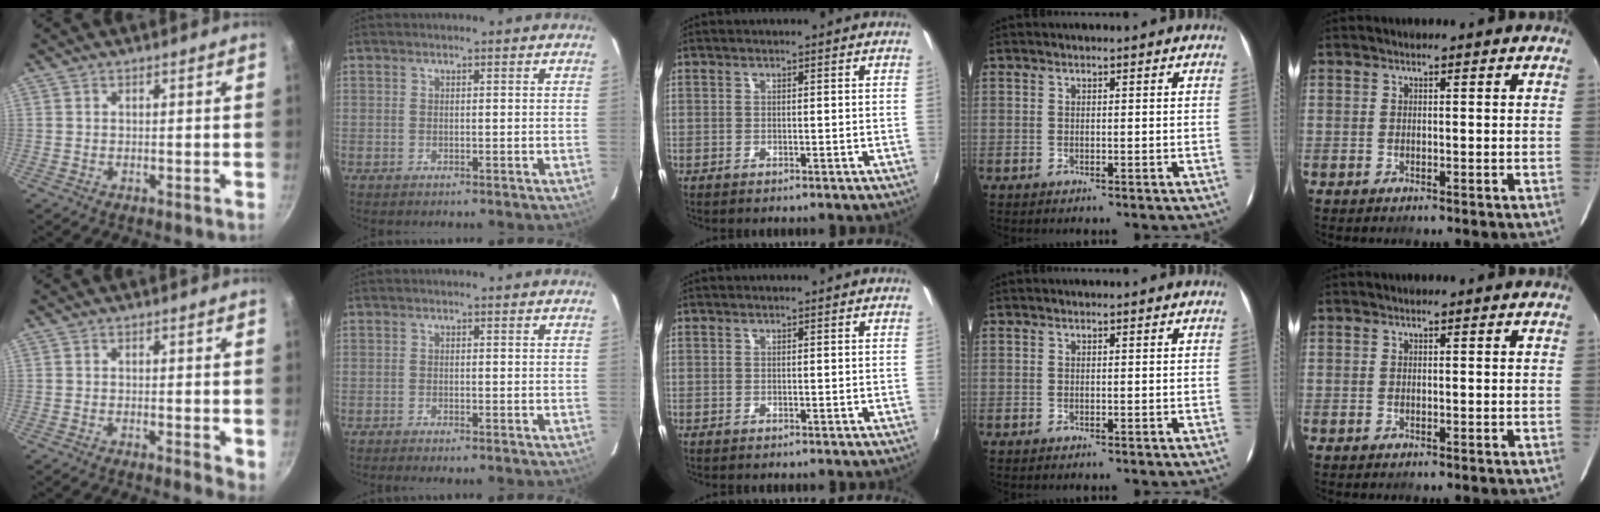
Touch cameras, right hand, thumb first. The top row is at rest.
{"thumb": {"total": 2.7, "force": [-0.2, 1.0, 2.5], "torque": [-0.030, -0.010, -0.004]}, "index": {"total": 1.6, "force": [-1.4, 0.1, 0.8], "torque": [-0.025, -0.004, -0.025]}}